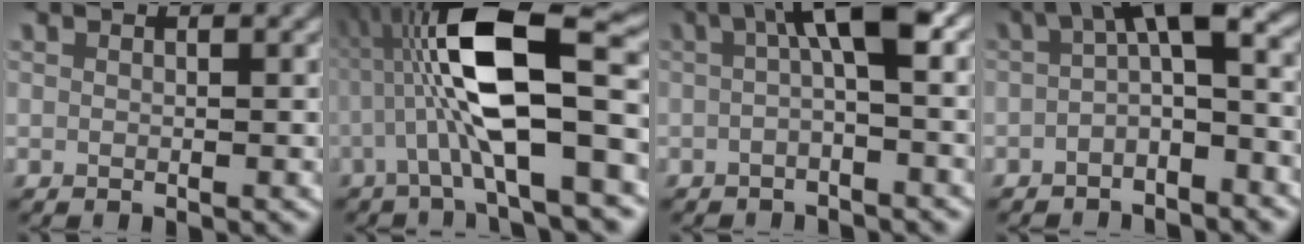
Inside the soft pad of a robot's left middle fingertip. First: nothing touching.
{"total": 12.2, "force": [1.0, 4.3, 11.4], "torque": [-0.214, 0.012, 0.018]}
{"total": 6.4, "force": [0.7, 1.8, 6.1], "torque": [-0.086, 0.019, 0.004]}
{"total": 5.3, "force": [0.1, 1.9, 5.0], "torque": [-0.065, 0.014, -0.007]}